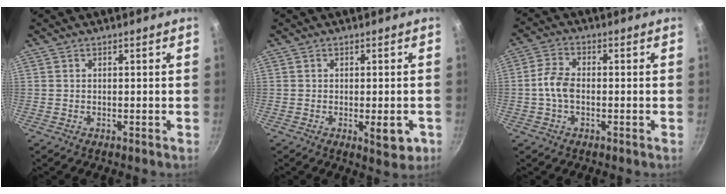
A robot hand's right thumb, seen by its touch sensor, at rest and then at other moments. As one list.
[{"total": 4.9, "force": [-1.6, 1.9, 4.3], "torque": [-0.041, -0.003, -0.014]}, {"total": 5.5, "force": [-0.8, 3.4, 4.3], "torque": [-0.089, 0.017, -0.022]}]